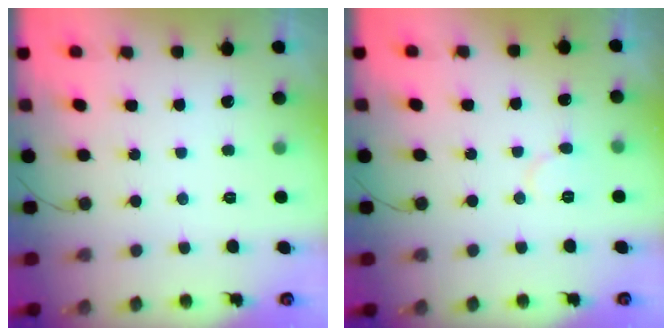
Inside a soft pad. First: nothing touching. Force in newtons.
{"total": 4.8, "press": 4.8, "slide": 0.4}